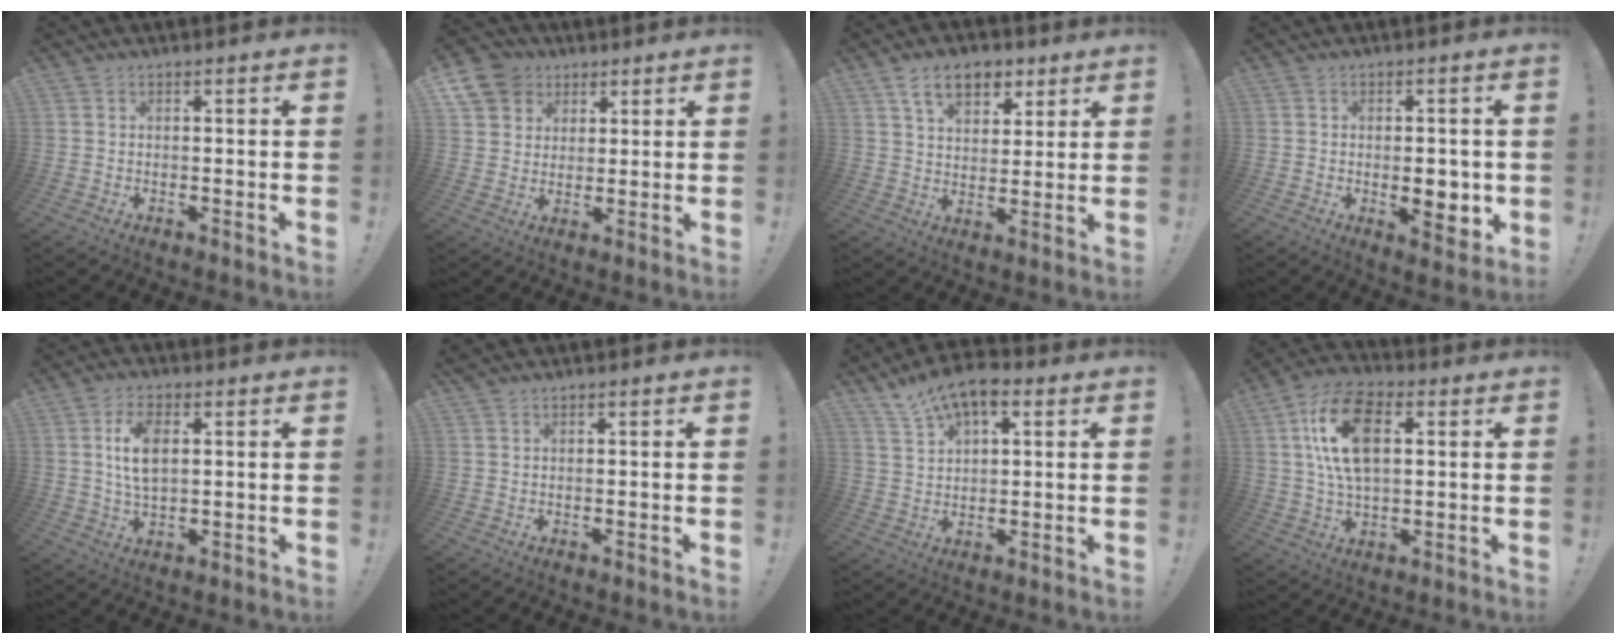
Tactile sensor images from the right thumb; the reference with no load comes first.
{"total": 9.9, "force": [4.7, 8.2, 3.0], "torque": [-0.045, -0.025, 0.095]}
{"total": 11.8, "force": [6.5, 7.4, 6.5], "torque": [-0.093, -0.021, 0.121]}
{"total": 6.1, "force": [-0.4, 3.4, 5.1], "torque": [-0.053, 0.000, -0.007]}
{"total": 8.1, "force": [2.0, 4.4, 6.5], "torque": [-0.112, -0.007, 0.028]}
{"total": 0.9, "force": [0.8, 0.1, 0.1], "torque": [0.004, -0.005, 0.015]}
{"total": 9.8, "force": [6.3, 4.8, 5.8], "torque": [-0.094, -0.026, 0.118]}
{"total": 16.5, "force": [4.1, 9.5, 12.8], "torque": [-0.239, -0.001, 0.071]}